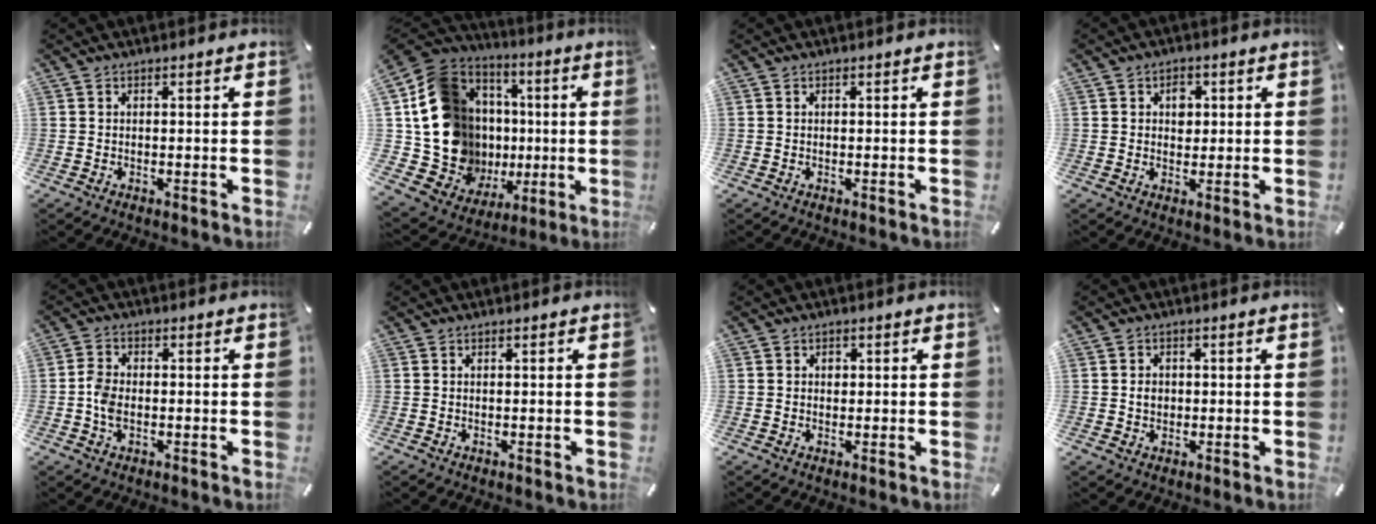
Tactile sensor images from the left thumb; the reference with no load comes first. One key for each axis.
{"total": 18.3, "fx": 0.4, "fy": 15.9, "fz": 9.1, "tx": -0.183, "ty": -0.027, "tz": 0.040}
{"total": 0.0}
{"total": 3.9, "fx": 0.8, "fy": 3.1, "fz": 2.2, "tx": -0.015, "ty": -0.004, "tz": 0.005}
{"total": 4.3, "fx": -1.0, "fy": 2.7, "fz": 3.2, "tx": -0.076, "ty": 0.000, "tz": -0.021}
{"total": 0.0}
{"total": 1.4, "fx": 0.1, "fy": 1.2, "fz": 0.6, "tx": 0.004, "ty": -0.001, "tz": -0.003}
{"total": 2.6, "fx": -0.1, "fy": 2.2, "fz": 1.4, "tx": -0.021, "ty": 0.002, "tz": -0.005}